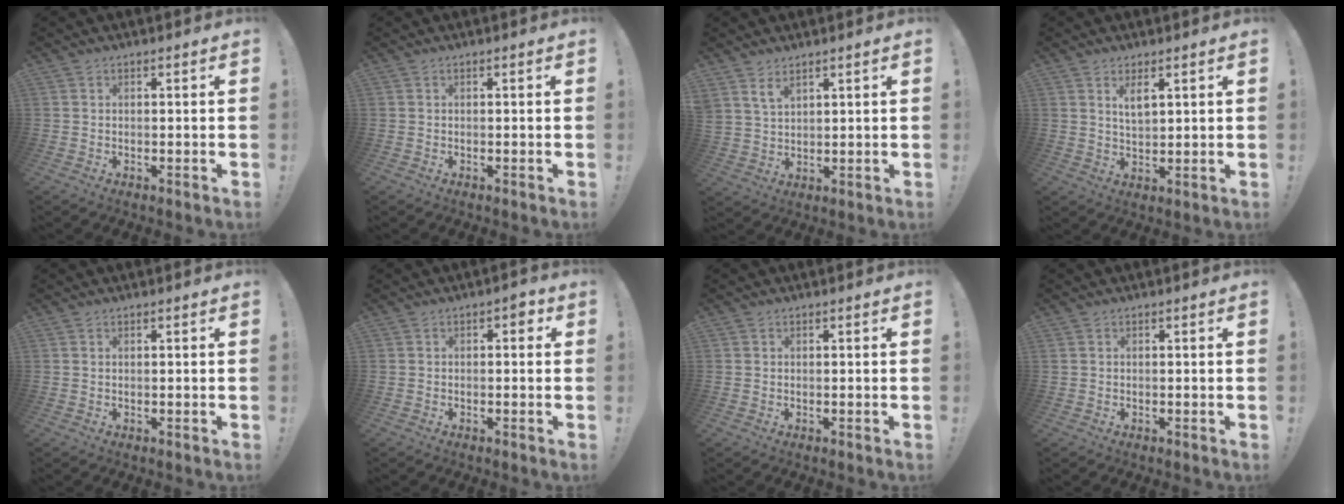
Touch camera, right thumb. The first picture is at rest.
{"total": 0.0}
{"total": 4.8, "force": [3.6, 2.2, 2.2], "torque": [-0.038, -0.021, 0.068]}
{"total": 4.4, "force": [2.3, 1.8, 3.3], "torque": [-0.056, -0.014, 0.037]}
{"total": 0.0}
{"total": 1.9, "force": [-0.1, 1.3, 1.4], "torque": [-0.008, 0.000, -0.009]}
{"total": 0.0}
{"total": 0.0}